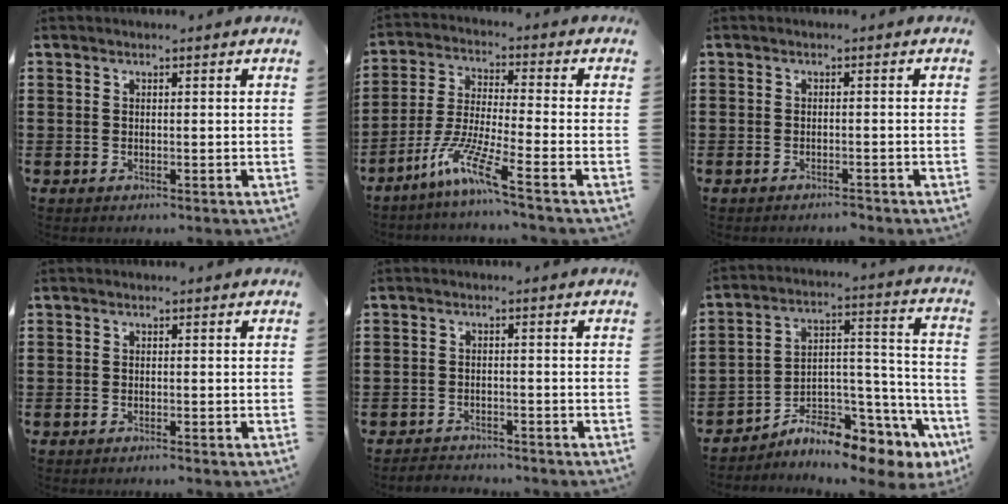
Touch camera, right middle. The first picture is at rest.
{"total": 8.3, "force": [-5.9, 0.1, 5.9], "torque": [-0.130, -0.016, -0.117]}
{"total": 1.1, "force": [-1.0, 0.1, 0.3], "torque": [-0.010, -0.001, -0.020]}
{"total": 0.5, "force": [-0.4, 0.0, 0.2], "torque": [-0.005, -0.002, -0.009]}
{"total": 2.3, "force": [-2.3, 0.3, -0.2], "torque": [-0.004, -0.002, -0.052]}
{"total": 8.1, "force": [-7.2, 2.4, 2.8], "torque": [-0.039, 0.009, -0.132]}